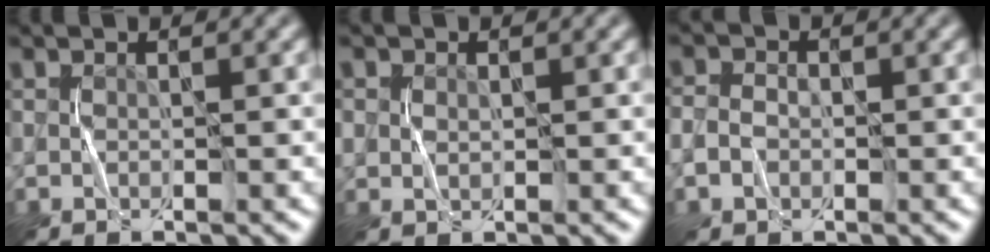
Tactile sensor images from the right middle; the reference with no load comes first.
{"total": 0.9, "force": [0.3, 0.8, 0.3], "torque": [-0.006, -0.003, 0.008]}
{"total": 1.8, "force": [-0.5, 1.5, 0.8], "torque": [-0.017, -0.001, -0.009]}